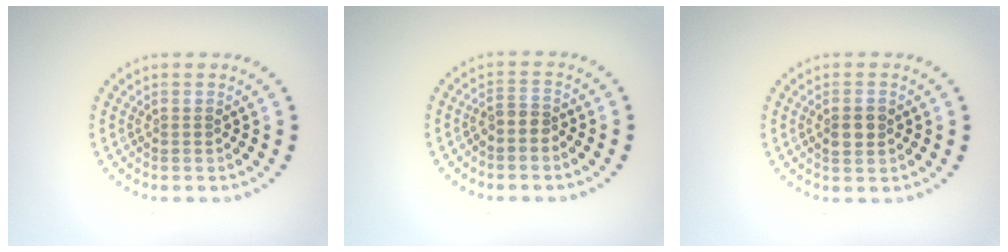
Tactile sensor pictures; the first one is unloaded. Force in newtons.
{"total": 1.8, "press": 1.4, "slide": 1.2}
{"total": 1.9, "press": 1.9, "slide": 0.1}